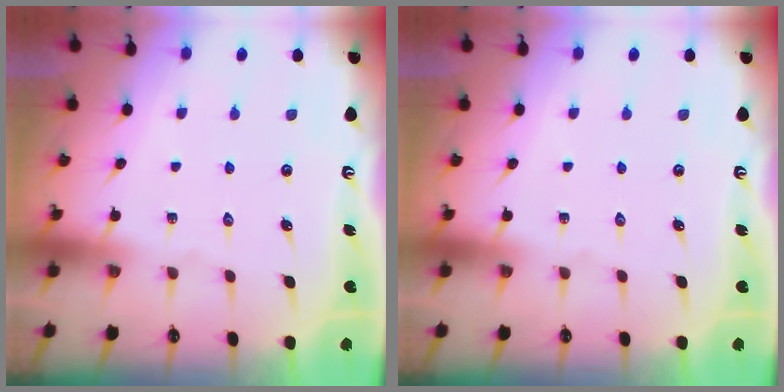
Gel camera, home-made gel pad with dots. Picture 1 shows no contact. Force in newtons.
{"total": 0.0}